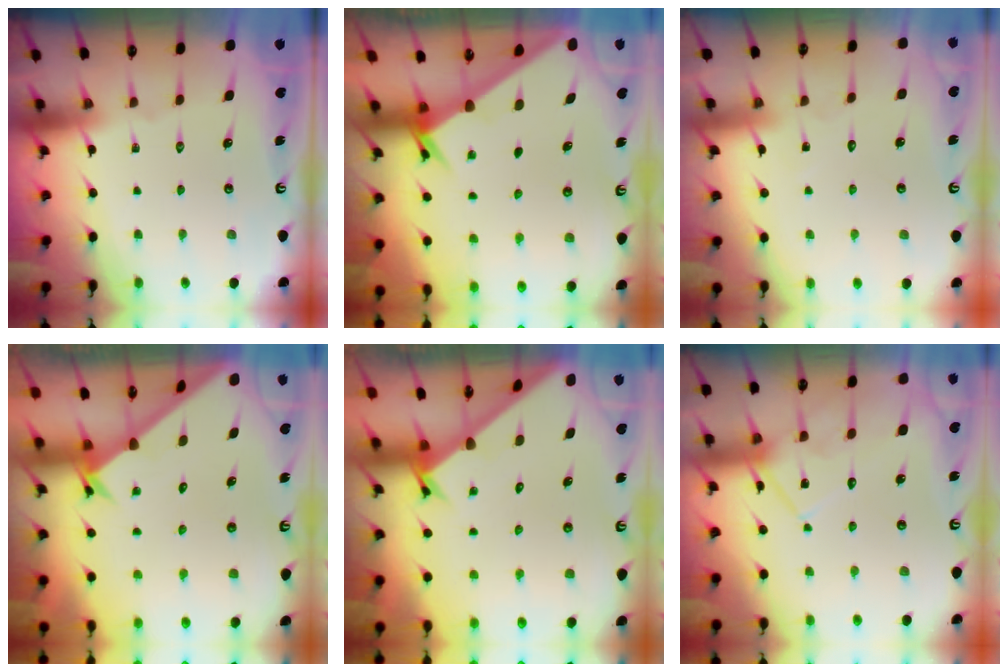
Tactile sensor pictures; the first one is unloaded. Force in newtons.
{"total": 2.4, "press": 2.4, "slide": 0.3}
{"total": 5.3, "press": 5.3, "slide": 0.5}
{"total": 2.5, "press": 2.5, "slide": 0.2}
{"total": 2.4, "press": 2.4, "slide": 0.1}
{"total": 13.5, "press": 13.5, "slide": 0.9}